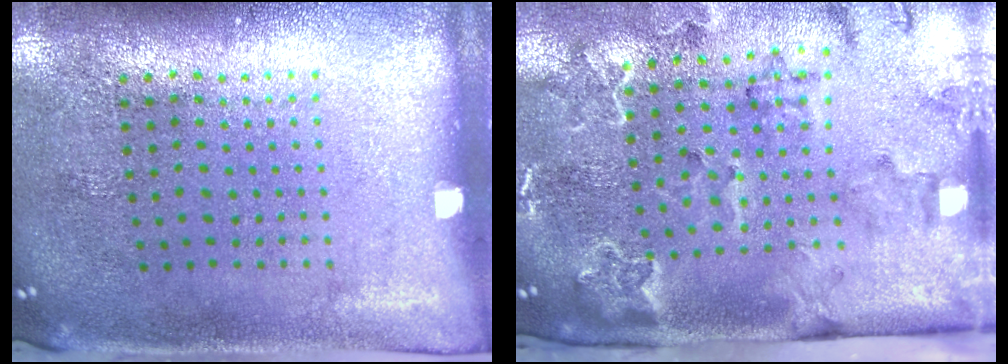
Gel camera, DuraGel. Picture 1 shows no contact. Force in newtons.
{"total": 2.3, "press": 2.3, "slide": 0.4}